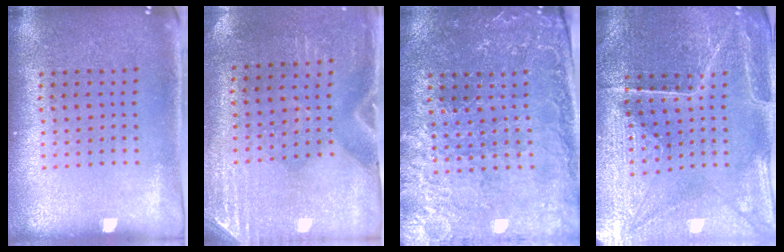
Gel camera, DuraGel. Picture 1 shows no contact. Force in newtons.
{"total": 3.0, "press": 2.6, "slide": 1.5}
{"total": 1.5, "press": 1.4, "slide": 0.5}
{"total": 3.4, "press": 3.4, "slide": 0.3}